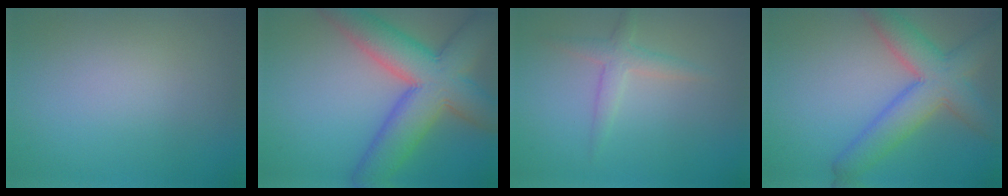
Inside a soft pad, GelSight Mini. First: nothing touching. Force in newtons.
{"total": 10.2, "press": 10.2, "slide": 0.5}
{"total": 2.1, "press": 2.1, "slide": 0.1}
{"total": 6.8, "press": 6.8, "slide": 0.3}